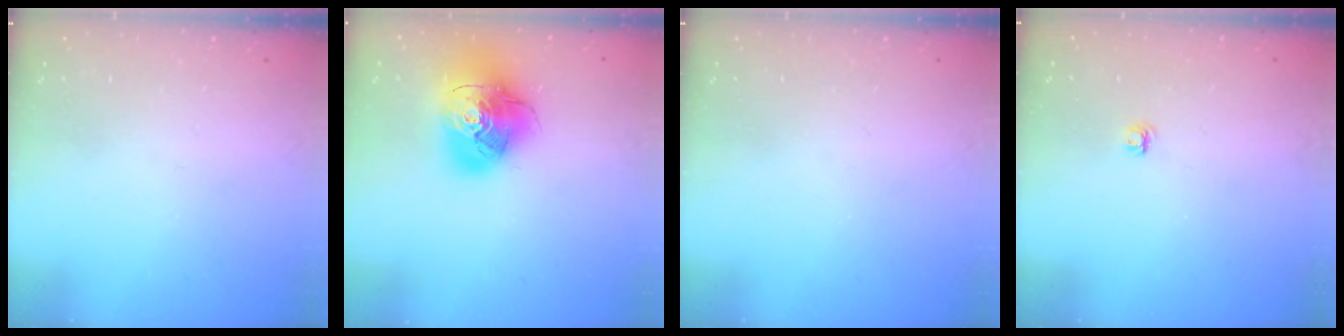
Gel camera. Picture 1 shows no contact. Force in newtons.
{"total": 19.1, "press": 18.9, "slide": 2.6}
{"total": 0.0}
{"total": 4.1, "press": 4.1, "slide": 0.5}